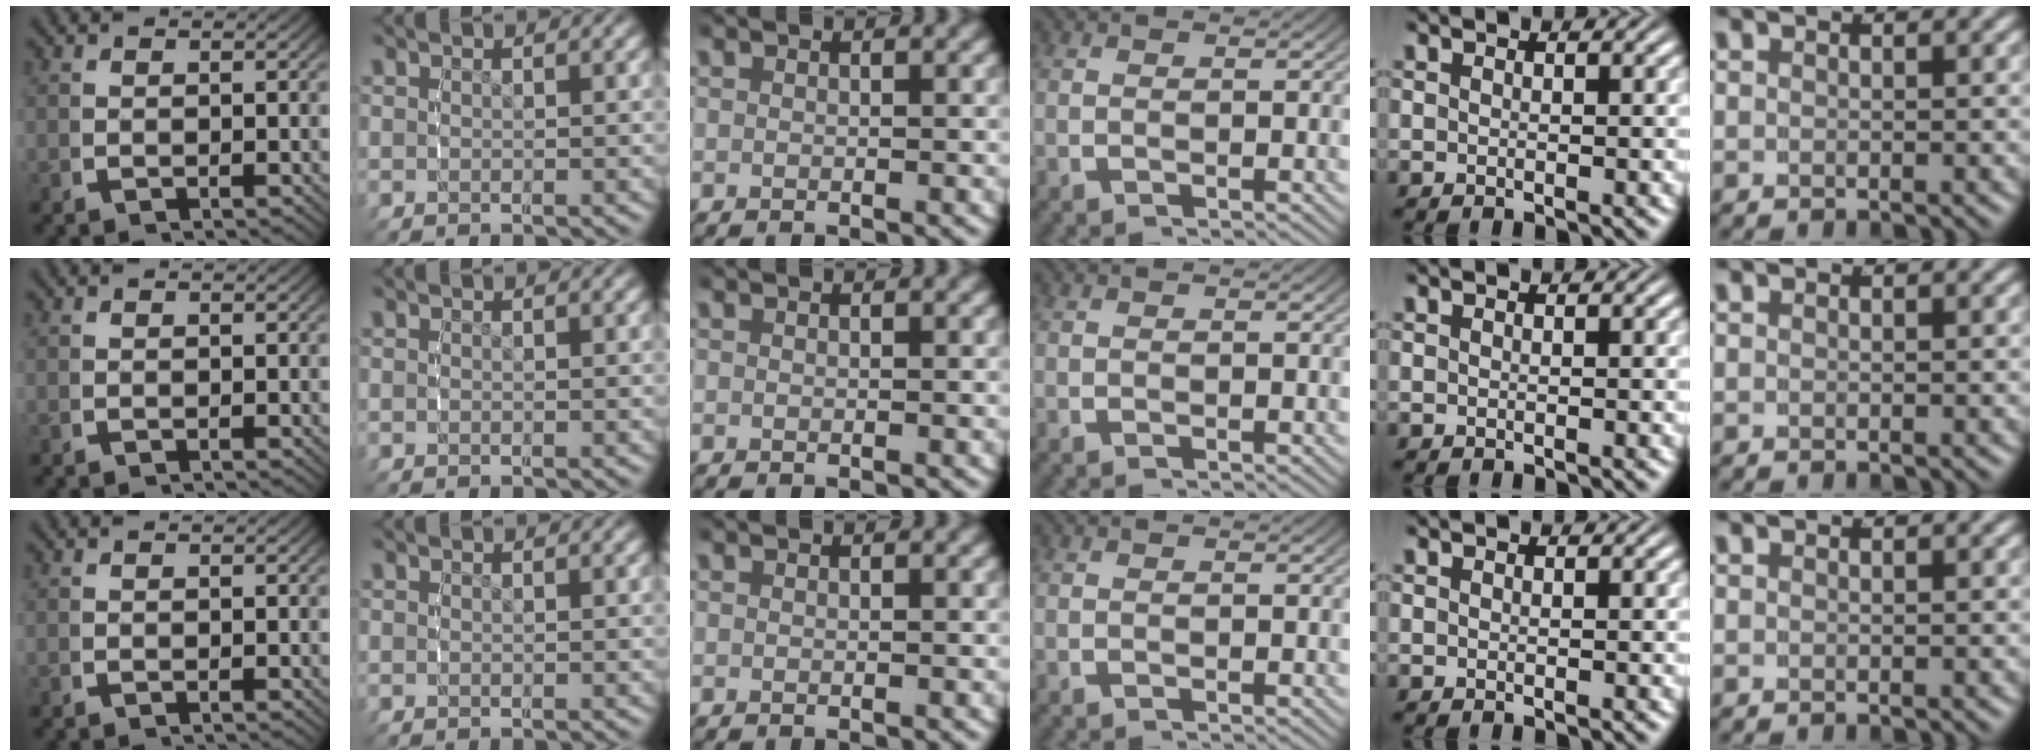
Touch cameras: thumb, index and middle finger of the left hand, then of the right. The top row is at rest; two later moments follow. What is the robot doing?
{"motion": "reach", "object": "paper towel"}